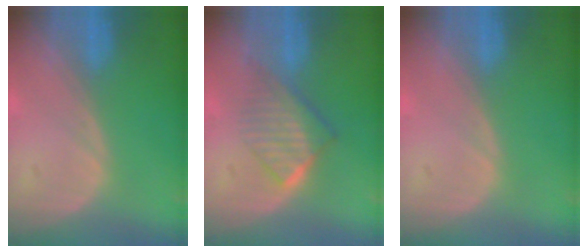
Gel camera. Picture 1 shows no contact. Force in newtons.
{"total": 6.5, "press": 5.5, "slide": 3.4}
{"total": 0.0}